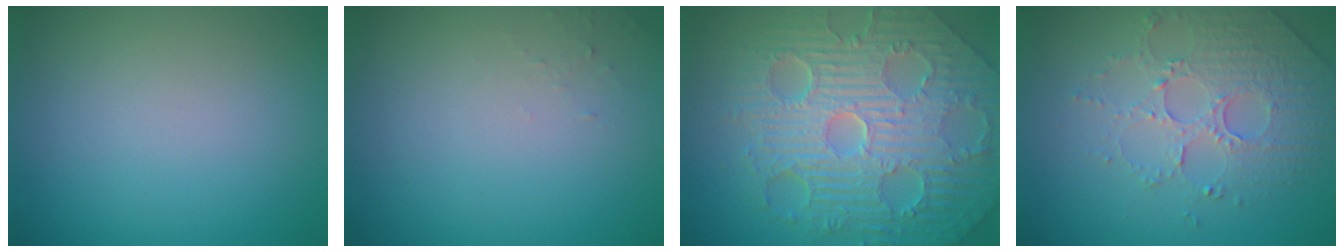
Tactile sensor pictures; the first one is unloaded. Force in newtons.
{"total": 0.6, "press": 0.6, "slide": 0.1}
{"total": 11.3, "press": 7.4, "slide": 8.5}
{"total": 5.0, "press": 3.6, "slide": 3.4}